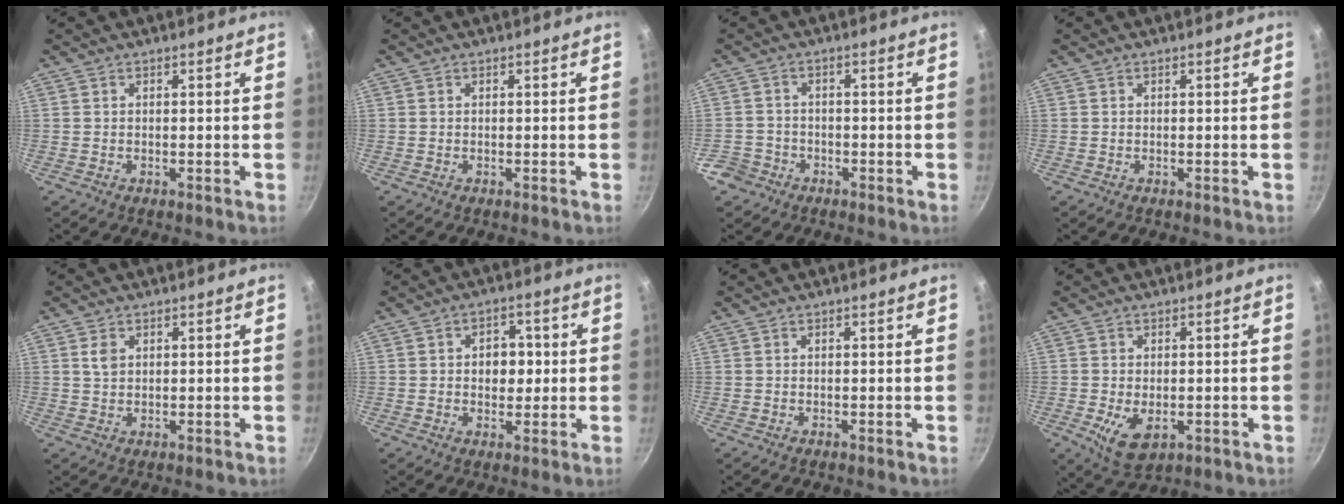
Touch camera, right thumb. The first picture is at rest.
{"total": 0.0}
{"total": 5.1, "force": [-2.9, 4.0, 1.1], "torque": [-0.013, 0.040, -0.052]}
{"total": 0.0}
{"total": 2.5, "force": [0.9, 1.7, 1.5], "torque": [-0.025, -0.002, 0.018]}
{"total": 6.0, "force": [0.5, 4.4, 4.0], "torque": [-0.025, 0.005, 0.003]}
{"total": 0.0}
{"total": 7.1, "force": [-1.6, 4.3, 5.4], "torque": [-0.087, -0.014, -0.015]}